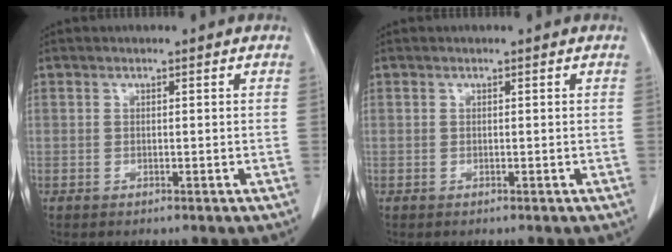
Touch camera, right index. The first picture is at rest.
{"total": 0.0}